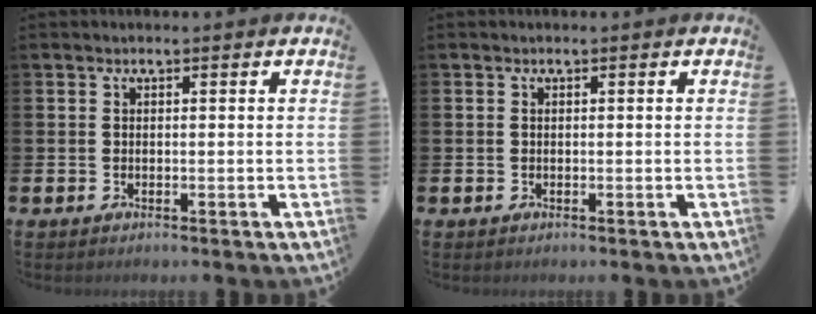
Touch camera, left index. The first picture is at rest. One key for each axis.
{"total": 0.0}